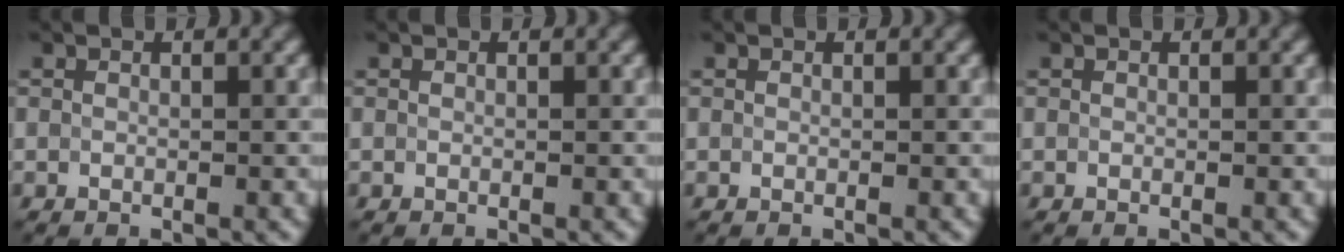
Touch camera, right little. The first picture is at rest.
{"total": 0.0}
{"total": 0.0}
{"total": 0.0}